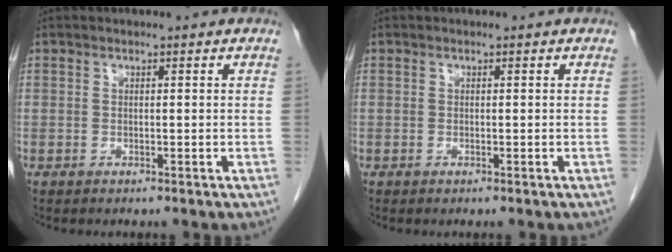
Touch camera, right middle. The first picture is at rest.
{"total": 0.0}